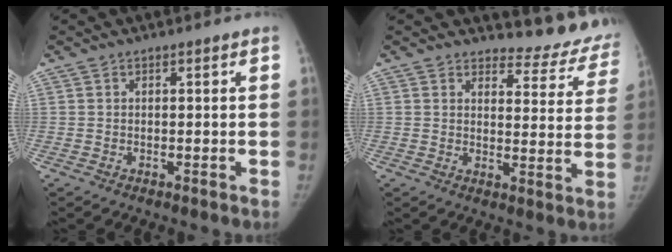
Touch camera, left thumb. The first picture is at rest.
{"total": 11.6, "force": [10.7, 4.3, 0.9], "torque": [0.037, -0.094, 0.101]}